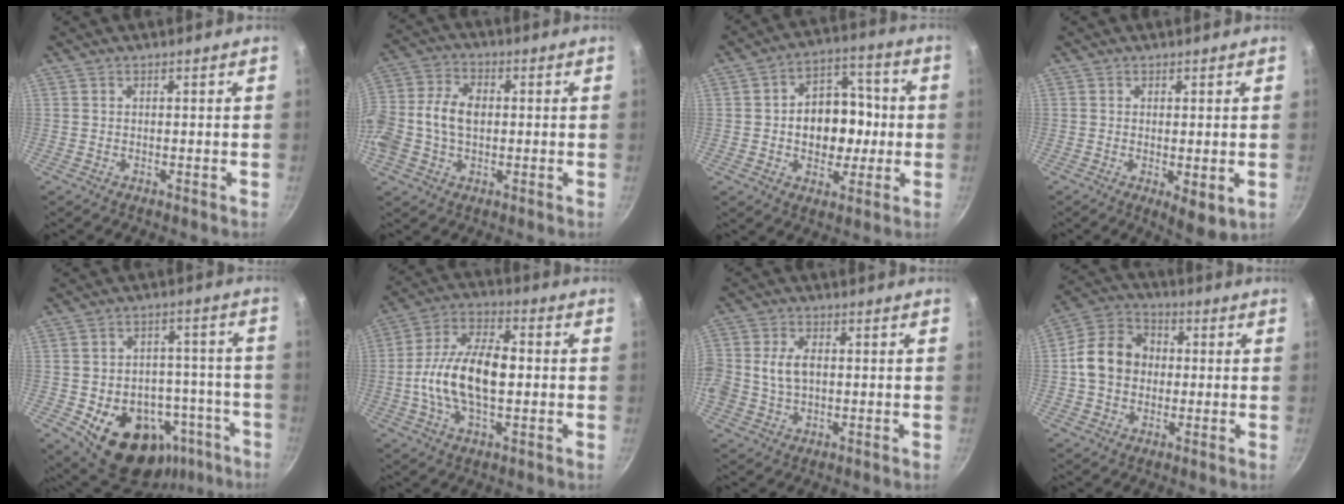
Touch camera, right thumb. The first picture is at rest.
{"total": 11.9, "force": [-0.2, 8.2, 8.6], "torque": [-0.166, 0.027, -0.019]}
{"total": 13.6, "force": [-0.7, 10.3, 9.0], "torque": [-0.084, 0.022, -0.017]}
{"total": 5.3, "force": [-0.8, 1.9, 4.9], "torque": [-0.071, -0.019, -0.006]}
{"total": 21.0, "force": [-9.9, 14.2, 12.0], "torque": [-0.132, 0.043, -0.117]}
{"total": 15.4, "force": [-0.9, 8.0, 13.1], "torque": [-0.228, 0.032, -0.031]}
{"total": 7.1, "force": [0.2, 5.1, 5.0], "torque": [-0.090, 0.014, 0.001]}
{"total": 11.9, "force": [0.1, 9.7, 6.8], "torque": [-0.091, 0.024, -0.017]}